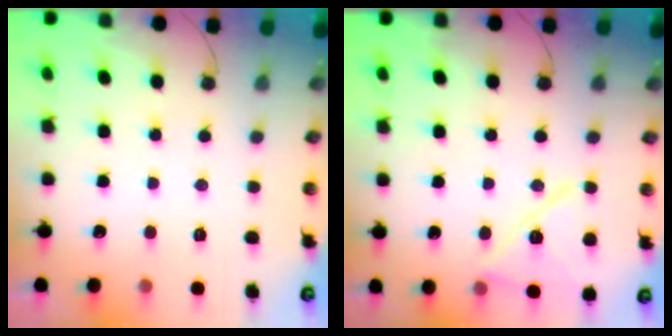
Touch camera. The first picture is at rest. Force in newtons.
{"total": 13.9, "press": 13.8, "slide": 1.4}